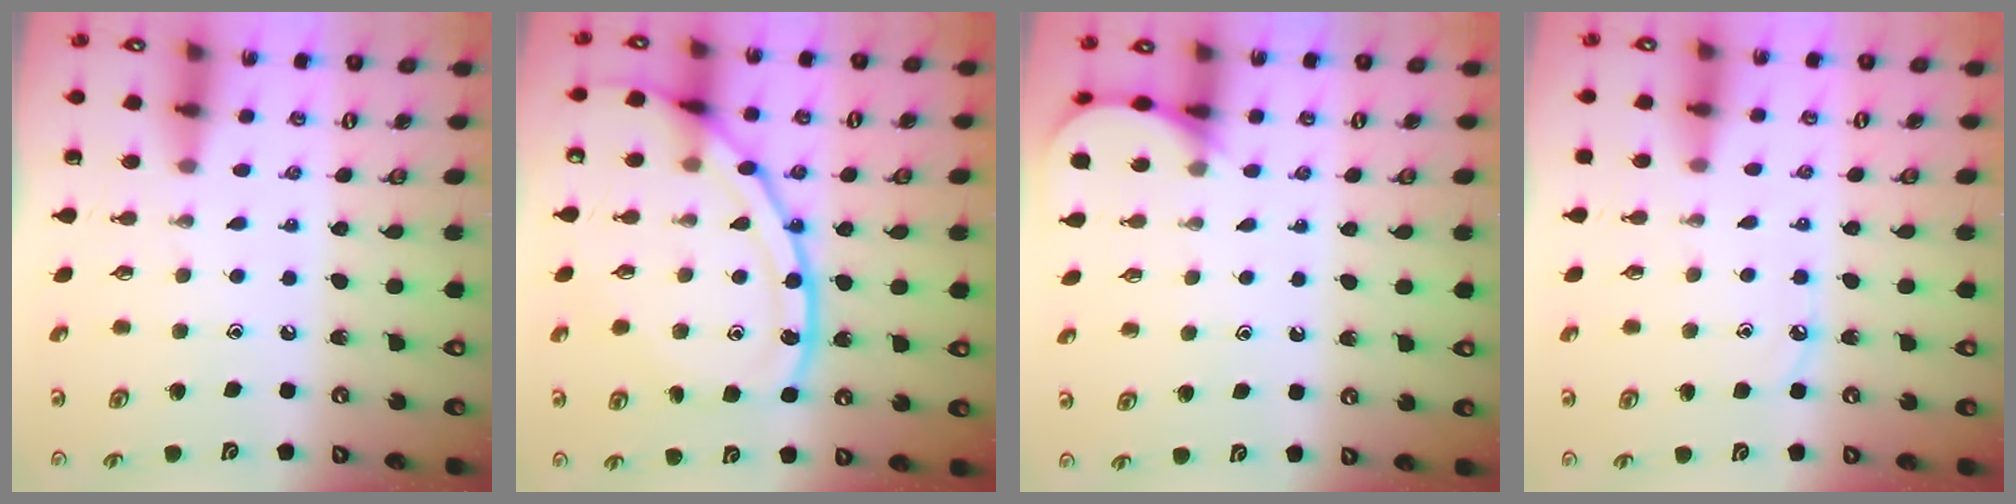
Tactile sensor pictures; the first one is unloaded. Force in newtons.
{"total": 17.4, "press": 17.3, "slide": 1.6}
{"total": 4.8, "press": 4.7, "slide": 0.6}
{"total": 4.6, "press": 4.6, "slide": 0.3}